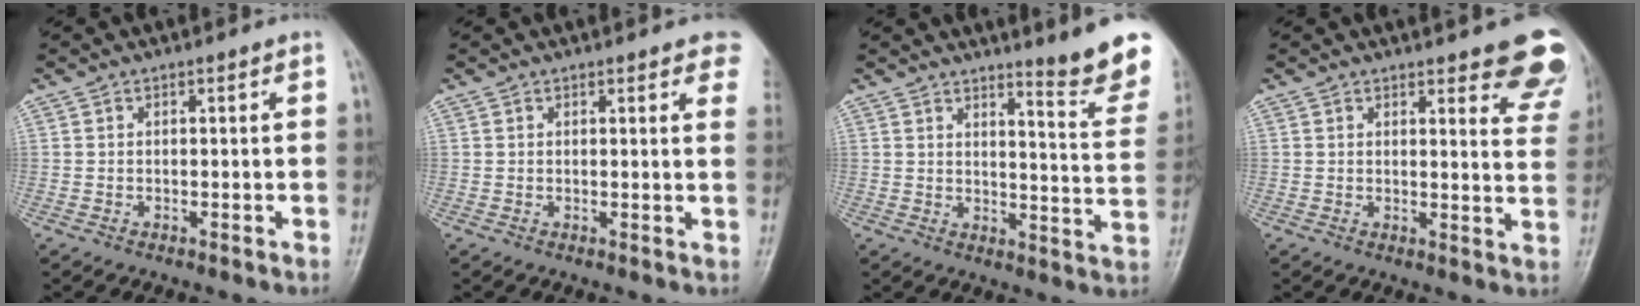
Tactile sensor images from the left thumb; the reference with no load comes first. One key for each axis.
{"total": 6.0, "fx": 4.1, "fy": 2.0, "fz": 3.9, "tx": -0.018, "ty": -0.008, "tz": 0.035}
{"total": 12.0, "fx": 9.8, "fy": 1.0, "fz": 6.8, "tx": -0.060, "ty": -0.086, "tz": 0.118}
{"total": 11.9, "fx": 9.4, "fy": 3.6, "fz": 6.5, "tx": -0.025, "ty": -0.048, "tz": 0.089}